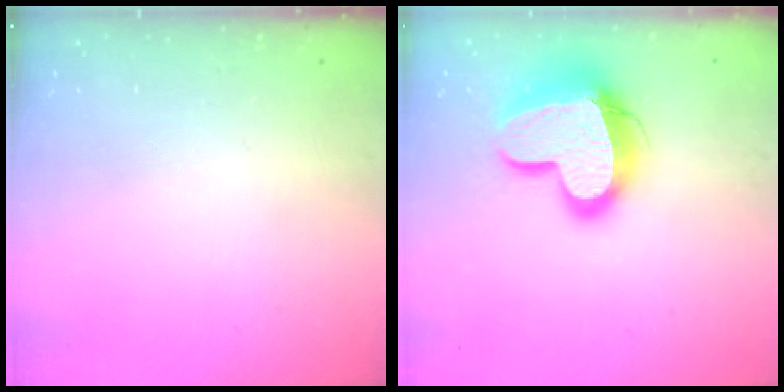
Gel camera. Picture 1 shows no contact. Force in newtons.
{"total": 16.8, "press": 16.7, "slide": 1.8}